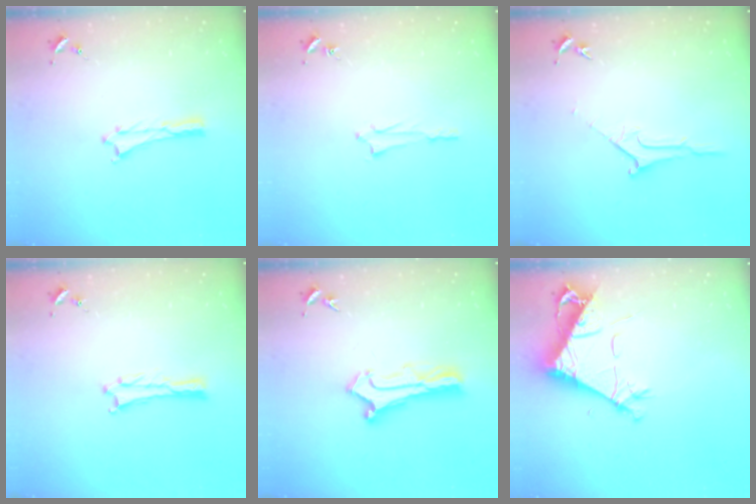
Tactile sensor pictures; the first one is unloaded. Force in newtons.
{"total": 1.4, "press": 1.4, "slide": 0.2}
{"total": 1.8, "press": 1.7, "slide": 0.2}
{"total": 0.6, "press": 0.6, "slide": 0.1}
{"total": 2.6, "press": 2.6, "slide": 0.2}
{"total": 7.3, "press": 7.3, "slide": 0.7}